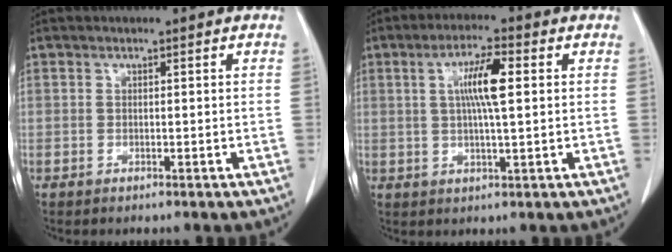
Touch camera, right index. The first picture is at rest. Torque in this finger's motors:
{"motor_torque": [0.66, -0.03, 0.25, 0.11]}